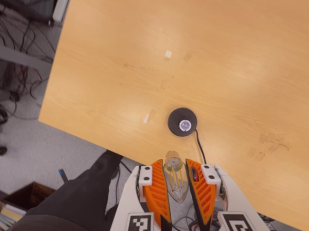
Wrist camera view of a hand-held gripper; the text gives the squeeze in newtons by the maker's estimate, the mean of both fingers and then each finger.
{"total": 14.8, "left": 16.9, "right": 12.7}